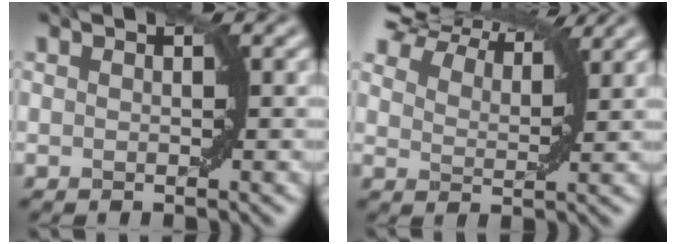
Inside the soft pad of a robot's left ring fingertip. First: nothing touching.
{"total": 11.3, "force": [10.0, 3.1, 4.5], "torque": [-0.093, 0.012, 0.146]}